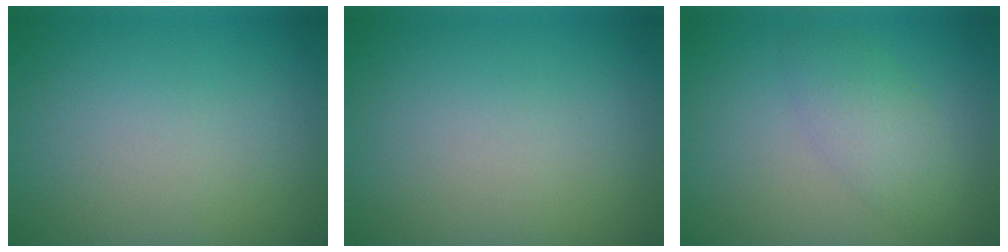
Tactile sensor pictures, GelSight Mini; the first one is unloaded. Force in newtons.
{"total": 0.0}
{"total": 2.9, "press": 2.9, "slide": 0.2}